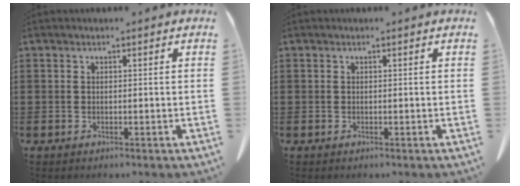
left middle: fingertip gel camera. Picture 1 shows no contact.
{"total": 0.0}